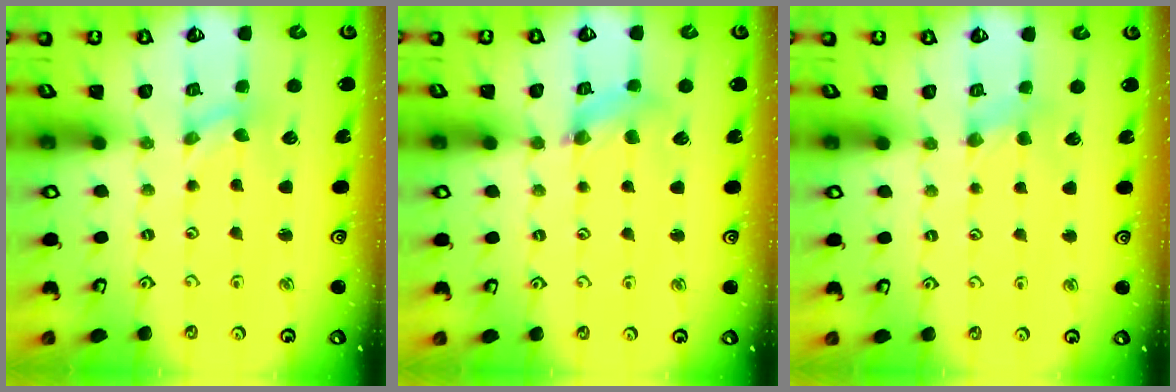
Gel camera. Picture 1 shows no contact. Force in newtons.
{"total": 4.2, "press": 4.2, "slide": 0.4}
{"total": 2.0, "press": 2.0, "slide": 0.4}